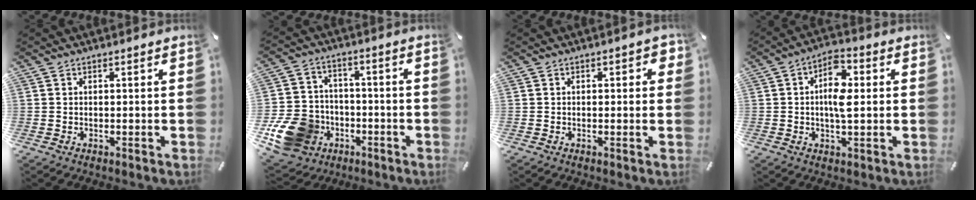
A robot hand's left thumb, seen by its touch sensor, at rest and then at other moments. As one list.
[{"total": 15.6, "force": [-6.0, 12.7, 6.7], "torque": [-0.138, 0.039, -0.099]}, {"total": 2.0, "force": [0.0, 1.1, 1.6], "torque": [-0.021, 0.006, -0.004]}, {"total": 8.9, "force": [0.8, 4.1, 7.8], "torque": [-0.136, 0.007, 0.010]}]